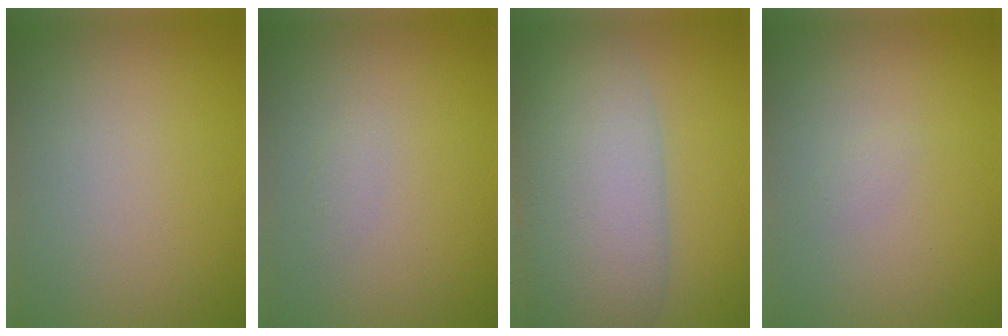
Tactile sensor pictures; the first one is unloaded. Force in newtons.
{"total": 0.6, "press": 0.6, "slide": 0.0}
{"total": 10.4, "press": 10.4, "slide": 0.8}
{"total": 0.6, "press": 0.6, "slide": 0.1}